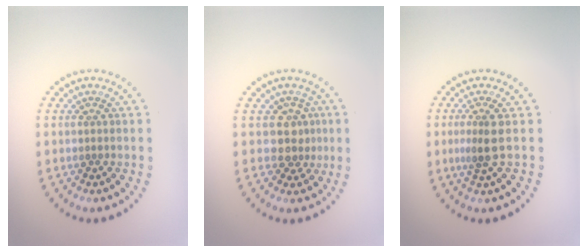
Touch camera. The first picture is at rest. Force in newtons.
{"total": 2.3, "press": 1.8, "slide": 1.4}
{"total": 2.4, "press": 1.9, "slide": 1.4}